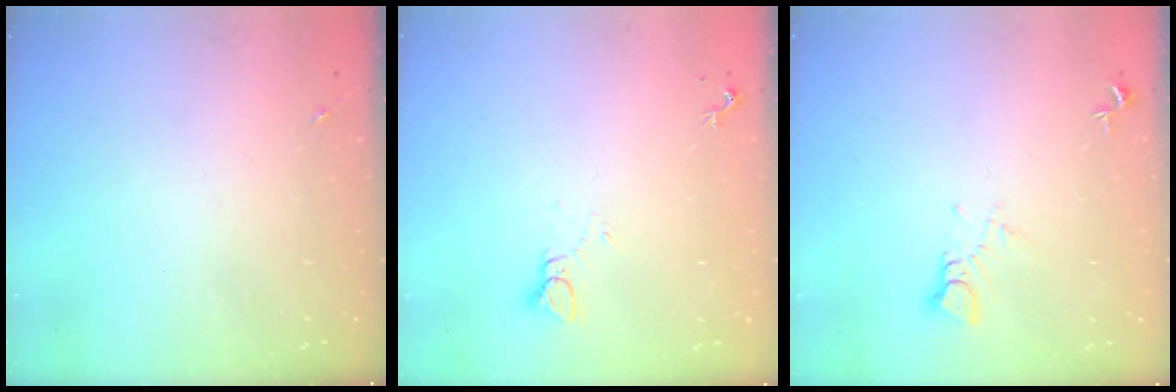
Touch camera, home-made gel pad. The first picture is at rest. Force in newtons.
{"total": 3.0, "press": 3.0, "slide": 0.2}
{"total": 3.5, "press": 3.5, "slide": 0.3}